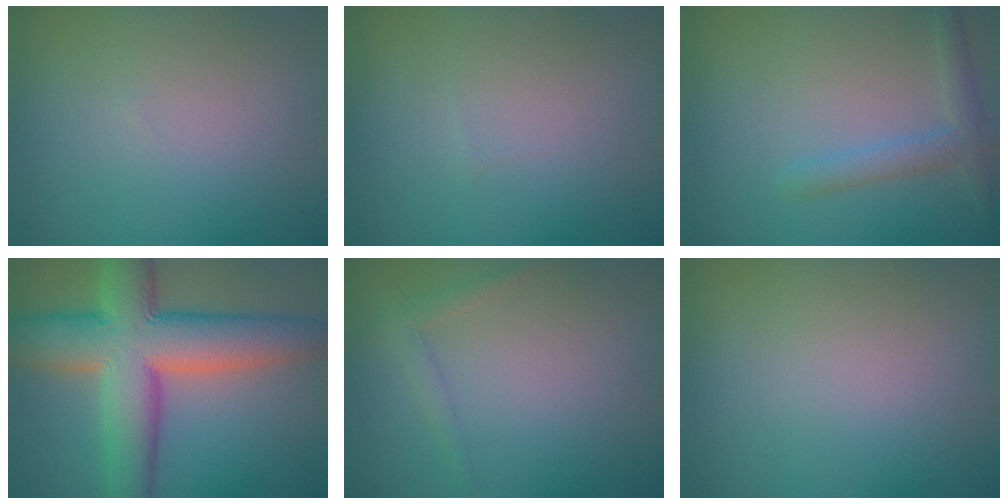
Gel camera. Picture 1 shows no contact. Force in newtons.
{"total": 0.0}
{"total": 2.3, "press": 2.3, "slide": 0.1}
{"total": 12.3, "press": 12.3, "slide": 0.5}
{"total": 1.2, "press": 1.2, "slide": 0.1}
{"total": 0.0}